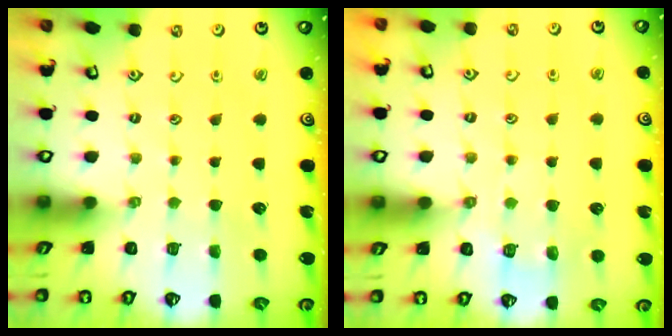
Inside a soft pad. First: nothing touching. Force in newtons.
{"total": 5.2, "press": 5.1, "slide": 1.0}